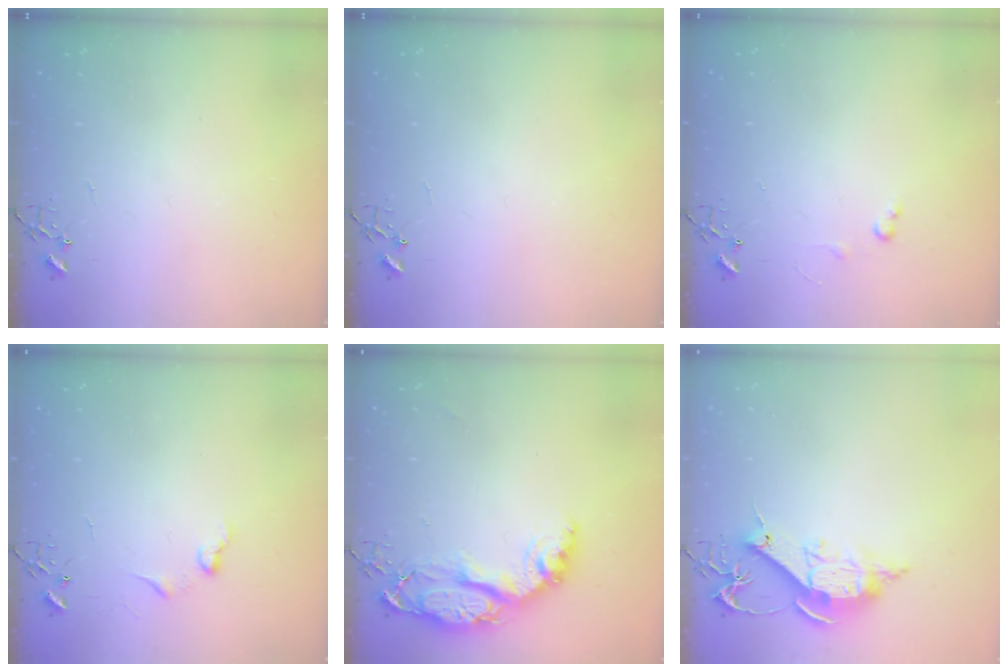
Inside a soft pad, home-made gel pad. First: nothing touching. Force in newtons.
{"total": 0.0}
{"total": 4.2, "press": 4.2, "slide": 0.6}
{"total": 6.3, "press": 6.3, "slide": 0.5}
{"total": 15.4, "press": 15.3, "slide": 1.2}
{"total": 12.5, "press": 12.5, "slide": 0.2}